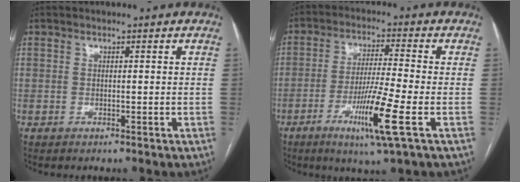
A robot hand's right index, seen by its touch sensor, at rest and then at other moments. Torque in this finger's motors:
{"motor_torque": [1.26, -0.47, 0.26, 0.06]}